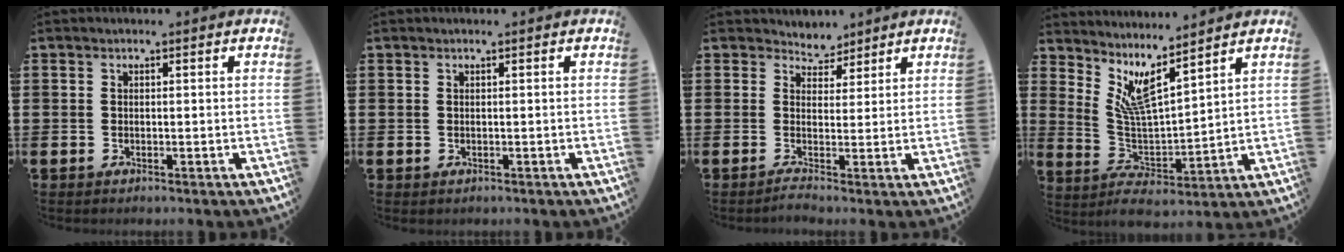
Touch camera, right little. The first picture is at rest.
{"total": 0.0}
{"total": 2.1, "force": [1.6, 1.4, 0.2], "torque": [0.001, -0.014, 0.023]}
{"total": 6.1, "force": [4.5, 0.9, 4.0], "torque": [-0.091, -0.039, 0.078]}